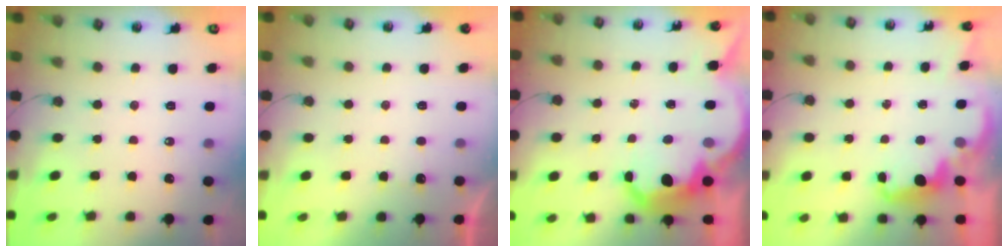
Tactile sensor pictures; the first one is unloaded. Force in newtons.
{"total": 0.9, "press": 0.6, "slide": 0.7}
{"total": 10.9, "press": 10.8, "slide": 0.8}
{"total": 2.3, "press": 2.2, "slide": 0.6}